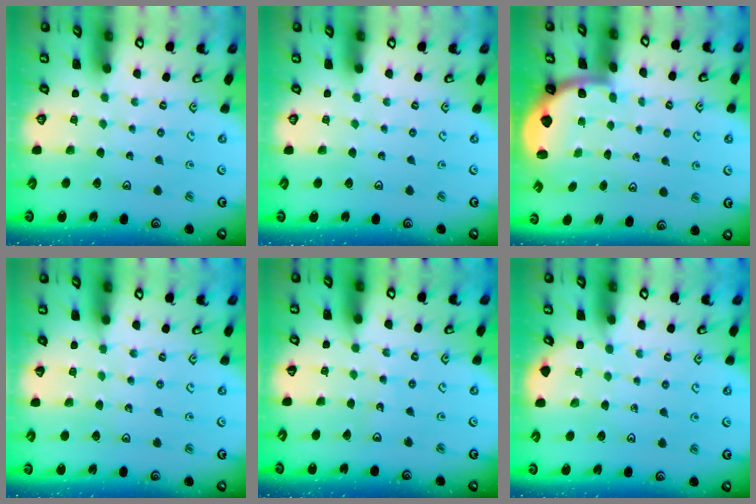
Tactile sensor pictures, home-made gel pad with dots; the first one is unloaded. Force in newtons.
{"total": 0.0}
{"total": 1.9, "press": 1.8, "slide": 0.5}
{"total": 5.5, "press": 5.2, "slide": 1.7}
{"total": 2.7, "press": 2.7, "slide": 0.3}
{"total": 3.9, "press": 3.8, "slide": 0.4}